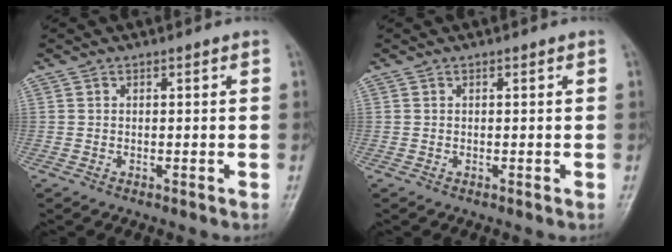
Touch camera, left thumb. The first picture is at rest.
{"total": 0.0}